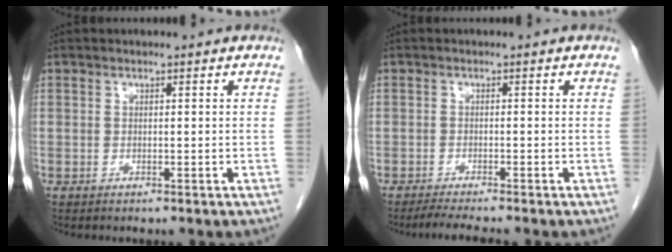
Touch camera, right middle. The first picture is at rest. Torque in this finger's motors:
{"motor_torque": [0.41, -0.27, 0.05, 0.02]}